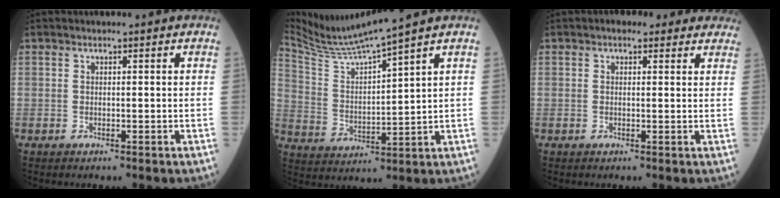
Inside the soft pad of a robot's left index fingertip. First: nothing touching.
{"total": 10.0, "force": [9.1, -2.7, 3.1], "torque": [-0.074, -0.009, 0.183]}
{"total": 4.6, "force": [3.5, 2.1, 2.1], "torque": [-0.014, 0.021, 0.038]}